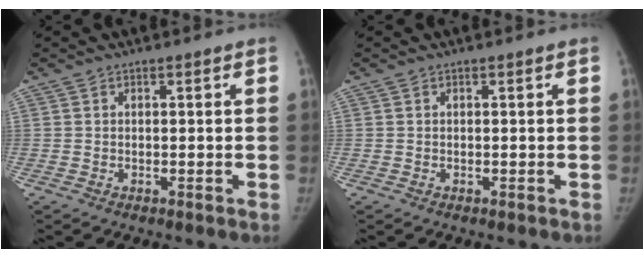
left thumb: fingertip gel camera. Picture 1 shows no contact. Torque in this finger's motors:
{"motor_torque": [0.01, 0.00, 0.18, -0.22, 0.02]}